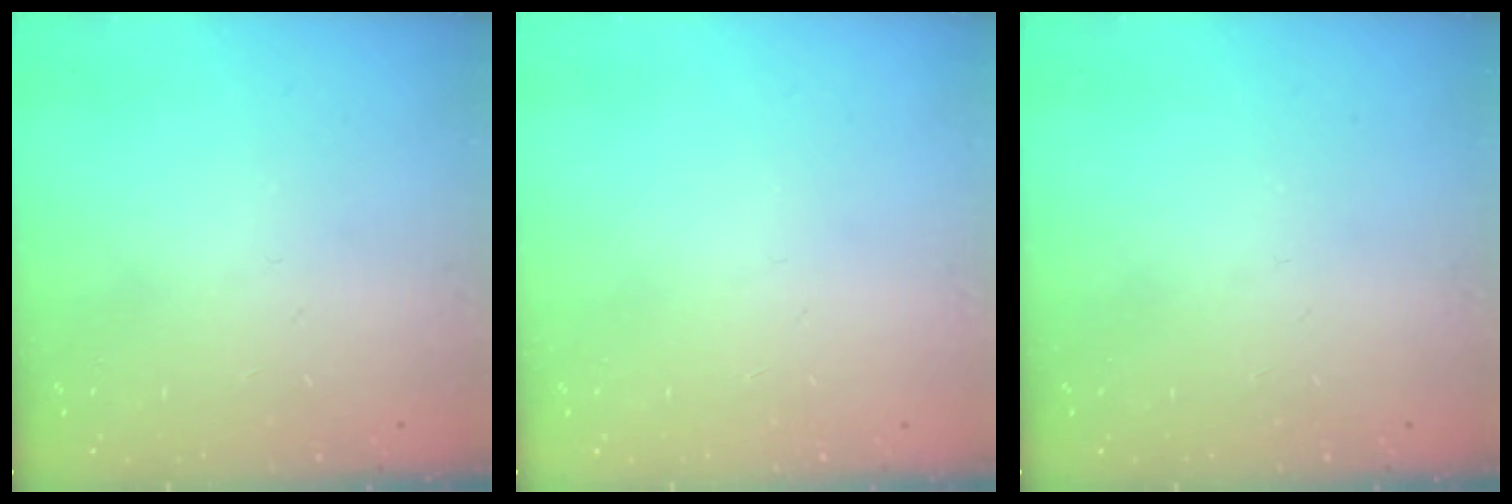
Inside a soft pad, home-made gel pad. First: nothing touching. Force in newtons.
{"total": 0.0}
{"total": 0.0}